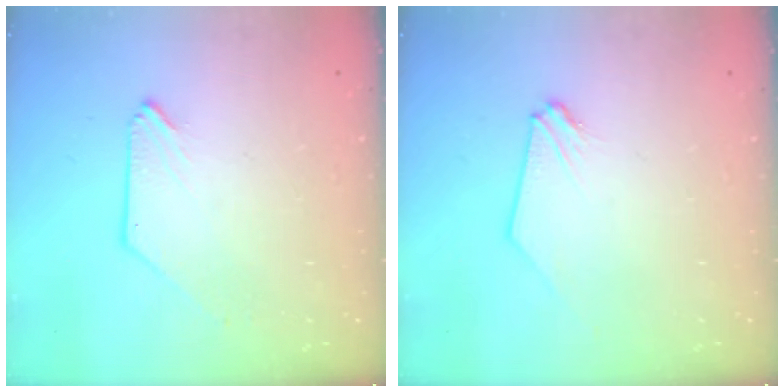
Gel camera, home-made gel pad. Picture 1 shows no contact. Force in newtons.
{"total": 0.0}